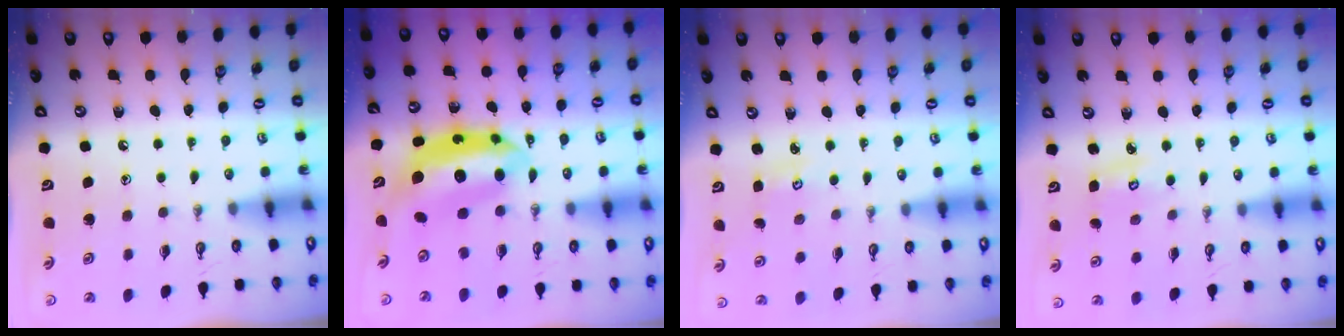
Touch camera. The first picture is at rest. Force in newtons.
{"total": 8.7, "press": 8.7, "slide": 0.7}
{"total": 2.0, "press": 2.0, "slide": 0.3}
{"total": 2.6, "press": 2.6, "slide": 0.1}